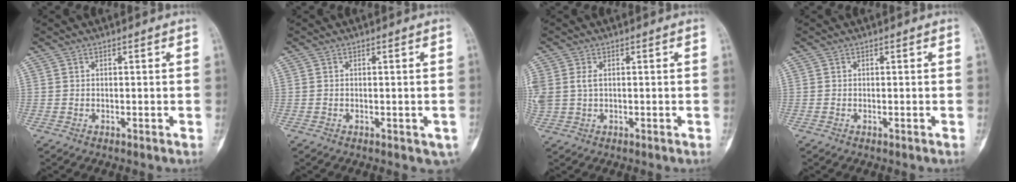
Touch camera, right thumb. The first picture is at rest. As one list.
[{"total": 1.9, "force": [-0.5, 1.1, 1.4], "torque": [-0.009, -0.001, -0.004]}, {"total": 4.4, "force": [0.4, 3.0, 3.2], "torque": [-0.086, 0.008, 0.013]}, {"total": 0.0}]